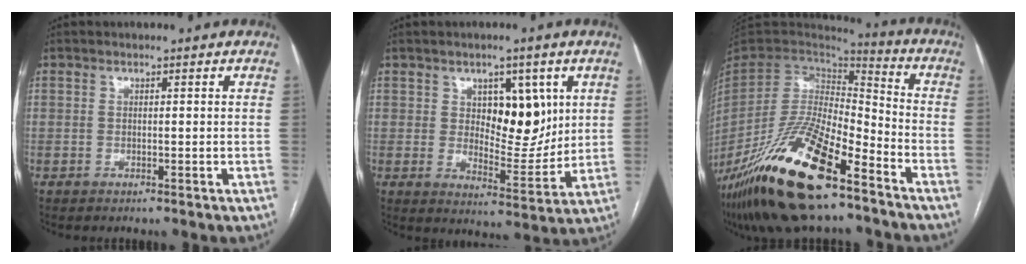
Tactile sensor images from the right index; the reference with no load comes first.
{"total": 9.2, "force": [3.0, 4.7, 7.3], "torque": [-0.101, 0.004, 0.055]}
{"total": 25.0, "force": [-15.9, 6.2, 18.2], "torque": [-0.374, -0.044, -0.286]}